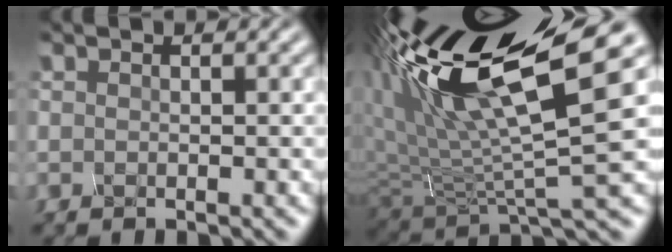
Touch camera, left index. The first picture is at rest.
{"total": 12.4, "force": [6.8, 2.4, 10.1], "torque": [-0.215, 0.028, 0.133]}